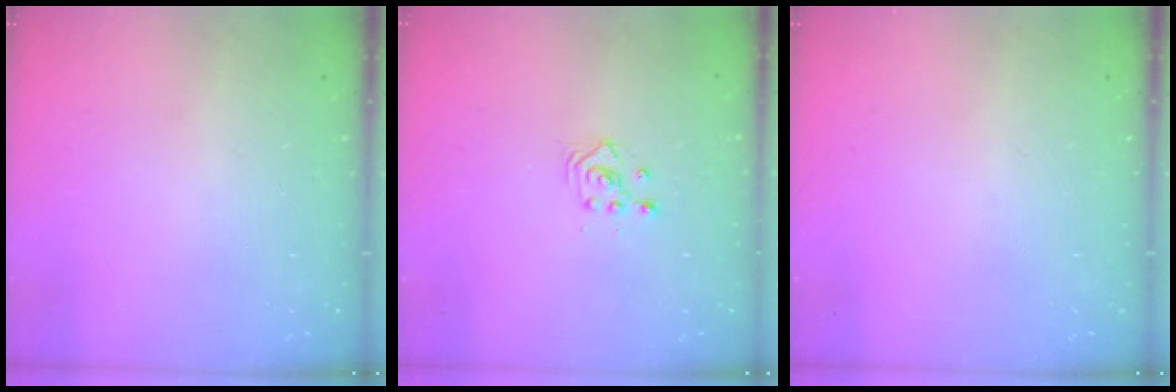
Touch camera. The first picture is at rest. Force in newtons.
{"total": 2.3, "press": 2.3, "slide": 0.3}
{"total": 0.0}